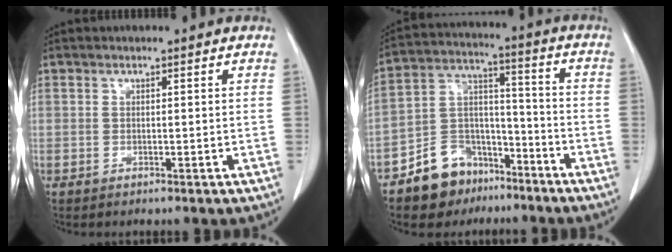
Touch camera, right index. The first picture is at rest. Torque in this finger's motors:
{"motor_torque": [-0.73, -0.61, -0.41, -0.21]}